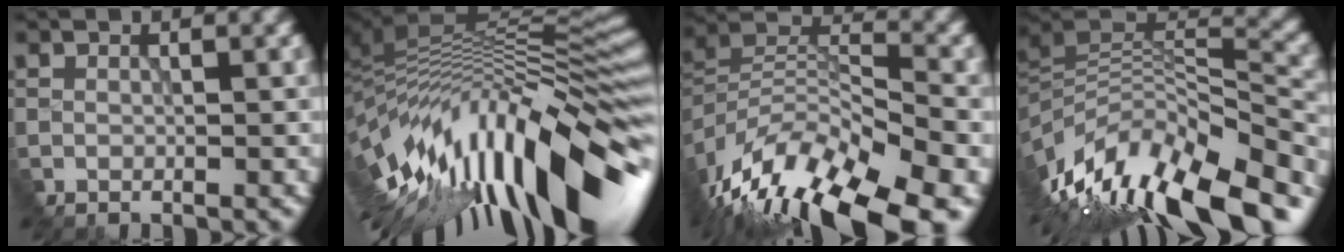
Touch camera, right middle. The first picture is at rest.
{"total": 14.6, "force": [-3.4, 5.3, 13.2], "torque": [-0.224, -0.002, -0.056]}
{"total": 13.5, "force": [-8.2, 5.5, 9.2], "torque": [-0.211, -0.006, -0.132]}
{"total": 12.1, "force": [-5.2, 5.2, 9.6], "torque": [-0.201, 0.006, -0.084]}